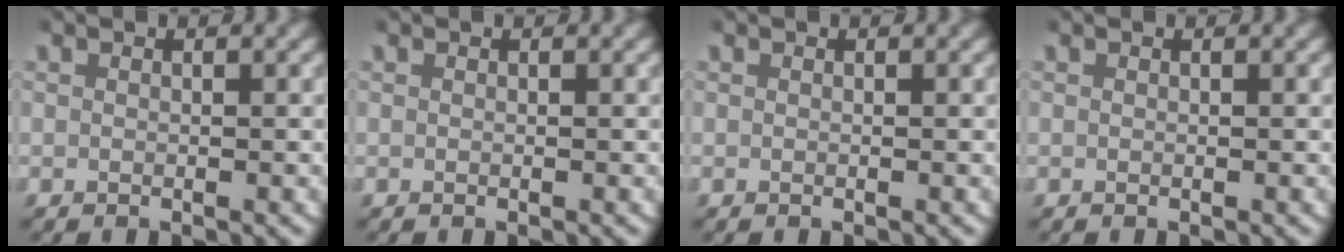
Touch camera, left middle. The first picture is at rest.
{"total": 0.0}
{"total": 0.0}
{"total": 0.0}